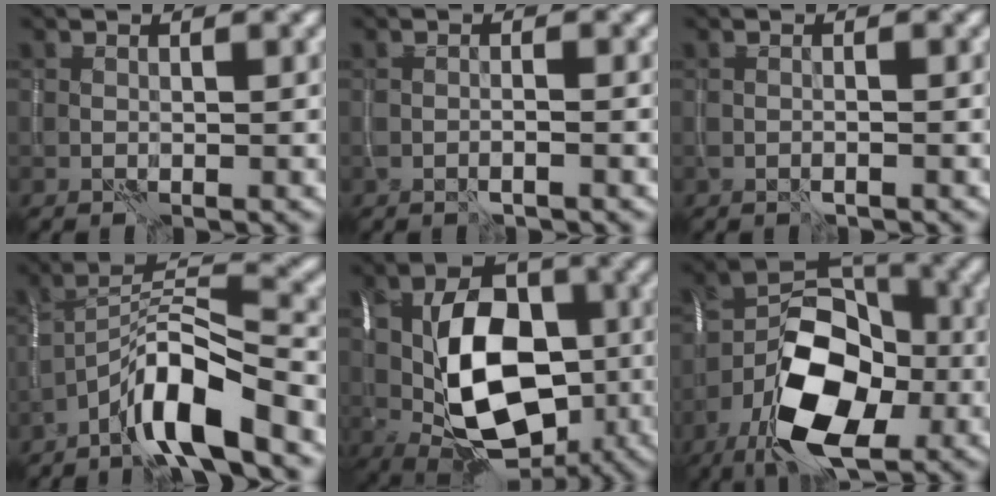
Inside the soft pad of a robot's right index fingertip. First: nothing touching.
{"total": 1.1, "force": [-0.7, 0.1, 0.9], "torque": [-0.017, -0.007, -0.015]}
{"total": 0.8, "force": [-0.5, 0.1, 0.6], "torque": [-0.012, -0.005, -0.010]}
{"total": 8.2, "force": [-5.1, 1.8, 6.2], "torque": [-0.110, 0.016, -0.097]}
{"total": 12.9, "force": [-1.4, 8.0, 10.0], "torque": [-0.157, 0.007, -0.031]}
{"total": 12.0, "force": [-5.1, 6.6, 8.6], "torque": [-0.159, -0.006, -0.093]}